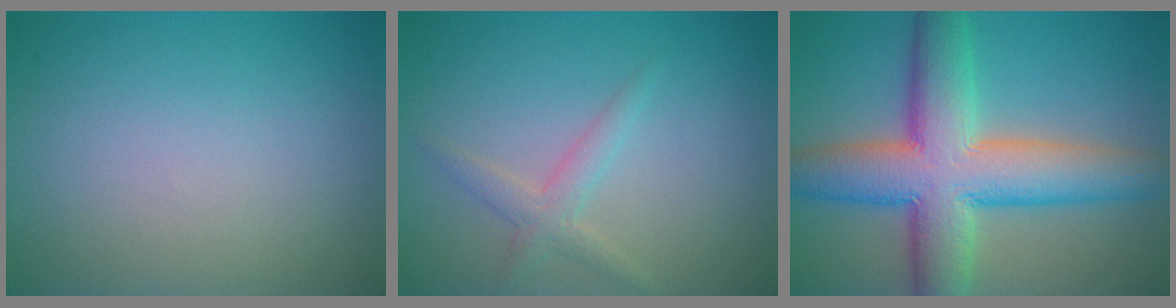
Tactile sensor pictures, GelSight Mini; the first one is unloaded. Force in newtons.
{"total": 2.0, "press": 2.0, "slide": 0.0}
{"total": 11.2, "press": 11.1, "slide": 0.8}